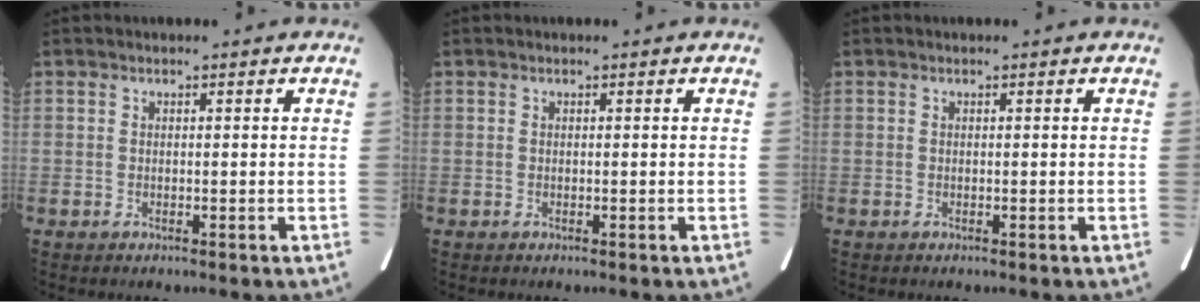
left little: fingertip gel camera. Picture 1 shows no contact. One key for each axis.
{"total": 0.0}
{"total": 0.0}